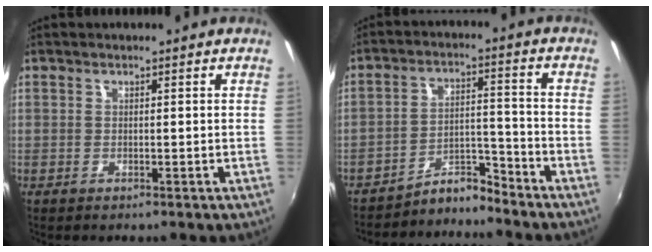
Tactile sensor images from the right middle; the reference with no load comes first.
{"total": 5.6, "force": [-5.6, -0.1, -0.1], "torque": [0.001, 0.028, -0.104]}